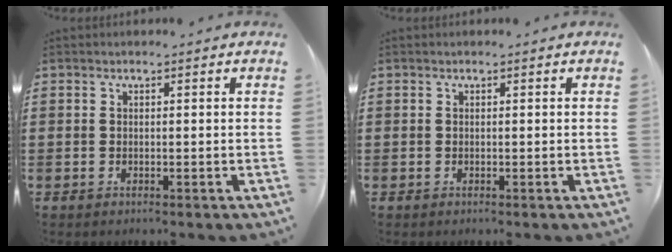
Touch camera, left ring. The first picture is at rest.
{"total": 0.0}